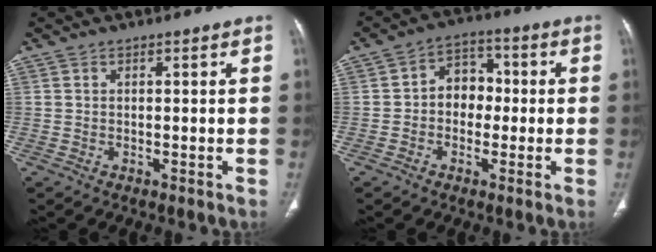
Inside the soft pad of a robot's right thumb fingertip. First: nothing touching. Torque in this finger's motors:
{"motor_torque": [-0.13, 0.34, -0.02, 0.08, 0.02]}